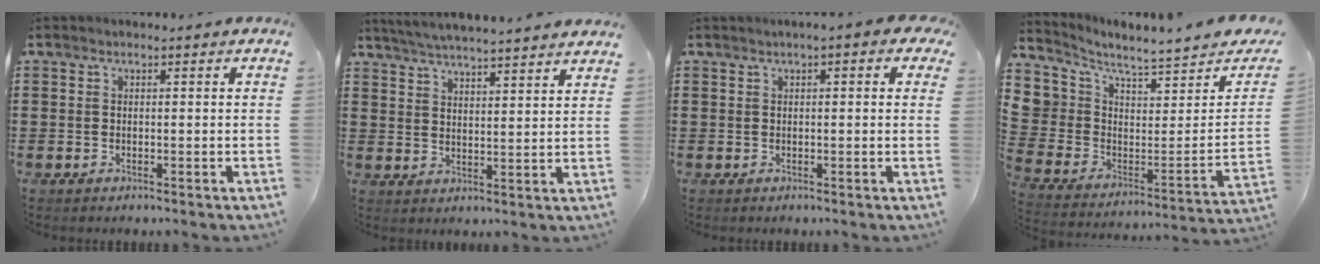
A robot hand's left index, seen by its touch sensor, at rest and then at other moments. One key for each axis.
{"total": 4.9, "fx": 4.8, "fy": -0.7, "fz": 0.8, "tx": -0.034, "ty": -0.025, "tz": 0.083}
{"total": 1.2, "fx": 0.3, "fy": 0.5, "fz": 1.1, "tx": -0.023, "ty": 0.004, "tz": 0.004}
{"total": 3.1, "fx": 2.5, "fy": 1.7, "fz": -0.3, "tx": -0.031, "ty": -0.042, "tz": 0.039}